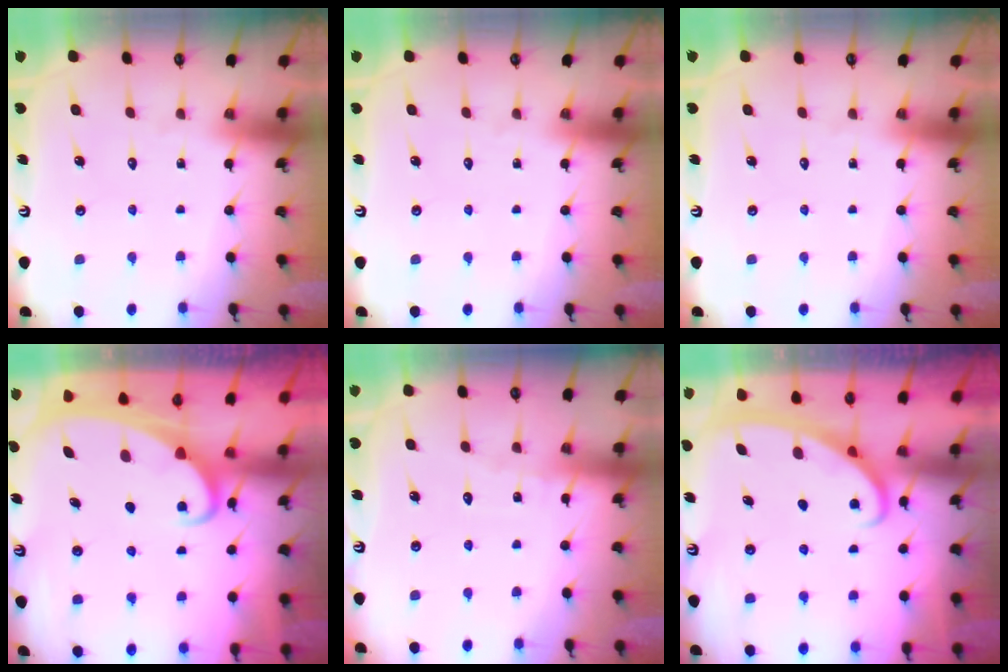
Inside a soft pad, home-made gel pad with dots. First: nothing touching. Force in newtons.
{"total": 0.0}
{"total": 0.0}
{"total": 2.3, "press": 2.3, "slide": 0.3}
{"total": 4.7, "press": 4.7, "slide": 0.4}
{"total": 2.8, "press": 2.8, "slide": 0.4}